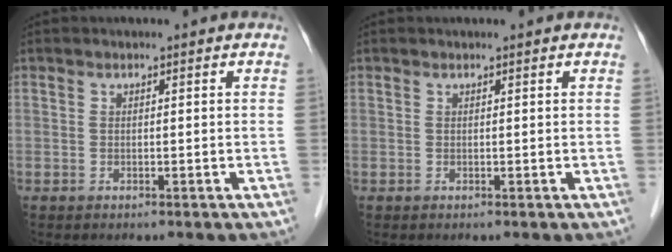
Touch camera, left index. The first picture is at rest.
{"total": 1.0, "force": [1.0, 0.1, 0.3], "torque": [-0.008, 0.013, 0.014]}